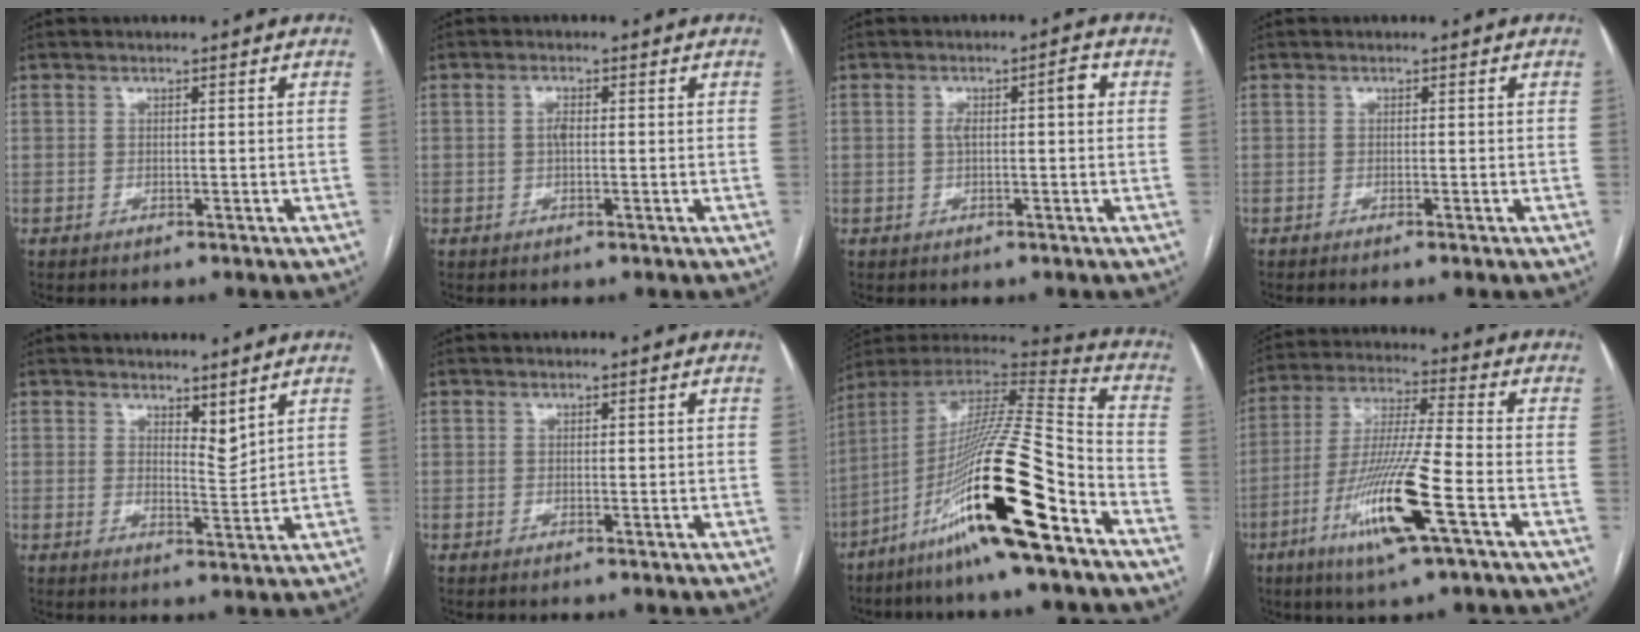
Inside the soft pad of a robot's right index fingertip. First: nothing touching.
{"total": 1.6, "force": [0.1, 0.6, 1.5], "torque": [-0.032, 0.003, 0.001]}
{"total": 4.1, "force": [0.6, 1.0, 3.9], "torque": [-0.067, 0.021, 0.010]}
{"total": 0.7, "force": [-0.5, -0.2, 0.4], "torque": [-0.008, 0.001, -0.010]}
{"total": 3.4, "force": [2.7, 0.9, 1.8], "torque": [-0.030, -0.015, 0.049]}
{"total": 0.7, "force": [0.2, 0.3, 0.6], "torque": [-0.007, 0.000, 0.004]}
{"total": 22.2, "force": [-11.2, 1.0, 19.2], "torque": [-0.344, -0.030, -0.206]}
{"total": 14.5, "force": [-6.0, 0.3, 13.2], "torque": [-0.266, -0.019, -0.111]}